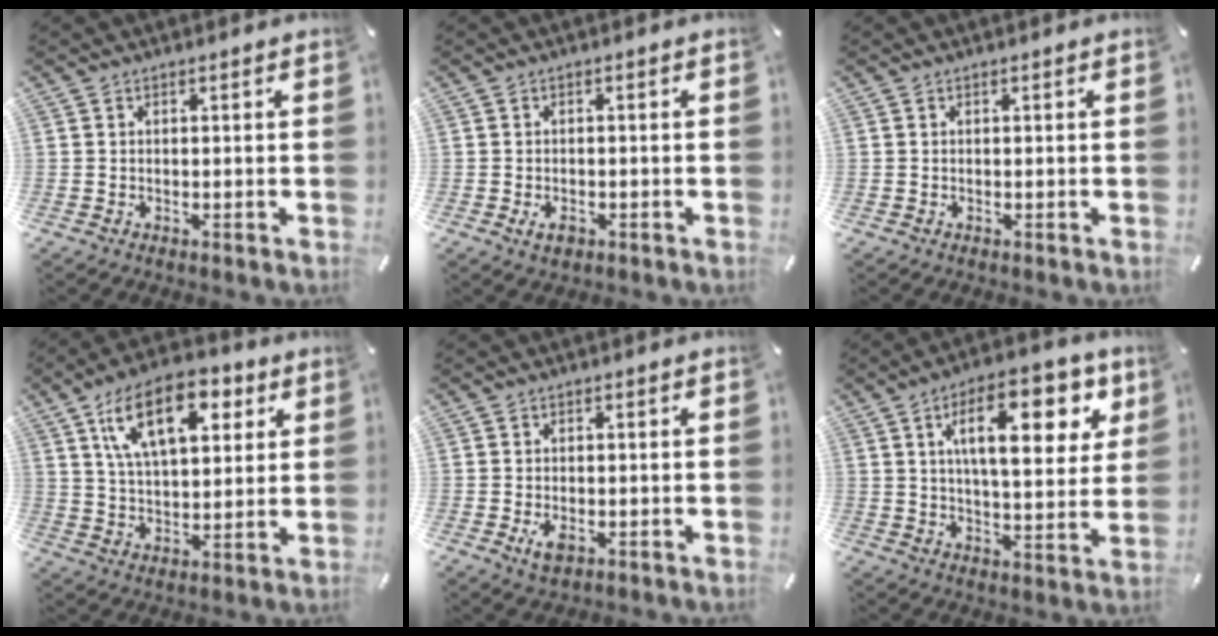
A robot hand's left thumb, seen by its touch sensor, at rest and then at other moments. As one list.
[{"total": 2.6, "force": [-1.1, 1.6, 1.8], "torque": [-0.039, 0.002, -0.021]}, {"total": 0.0}, {"total": 17.0, "force": [8.0, 8.9, 12.0], "torque": [-0.204, -0.011, 0.136]}, {"total": 3.4, "force": [-1.0, 1.9, 2.6], "torque": [-0.065, -0.002, -0.021]}, {"total": 18.6, "force": [7.7, 7.8, 15.0], "torque": [-0.224, -0.012, 0.117]}]